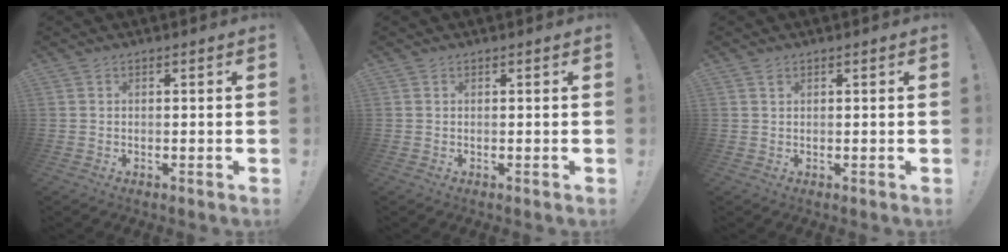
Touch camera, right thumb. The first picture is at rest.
{"total": 0.0}
{"total": 0.5, "force": [0.4, 0.4, 0.1], "torque": [0.001, -0.001, 0.007]}